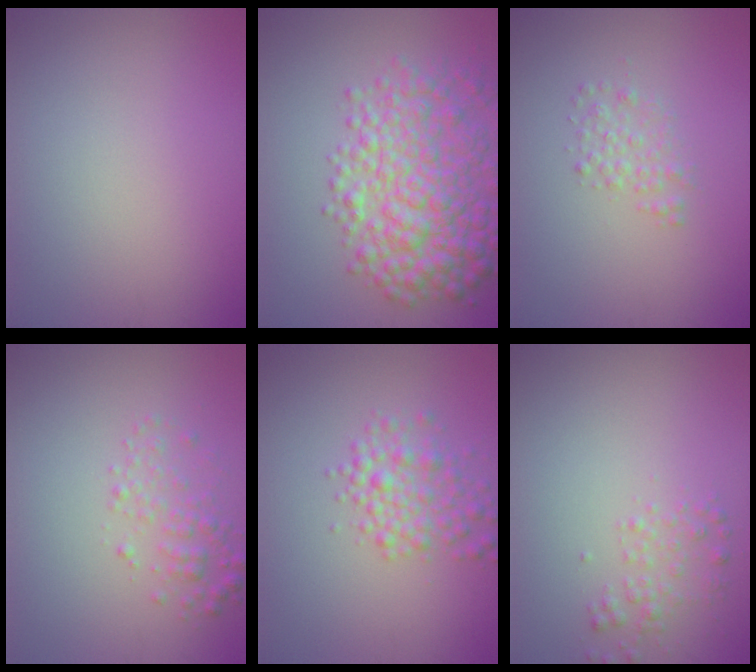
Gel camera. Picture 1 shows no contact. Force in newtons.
{"total": 8.2, "press": 8.2, "slide": 0.2}
{"total": 1.6, "press": 1.6, "slide": 0.0}
{"total": 2.3, "press": 2.3, "slide": 0.1}
{"total": 3.3, "press": 3.3, "slide": 0.1}
{"total": 1.6, "press": 1.6, "slide": 0.0}